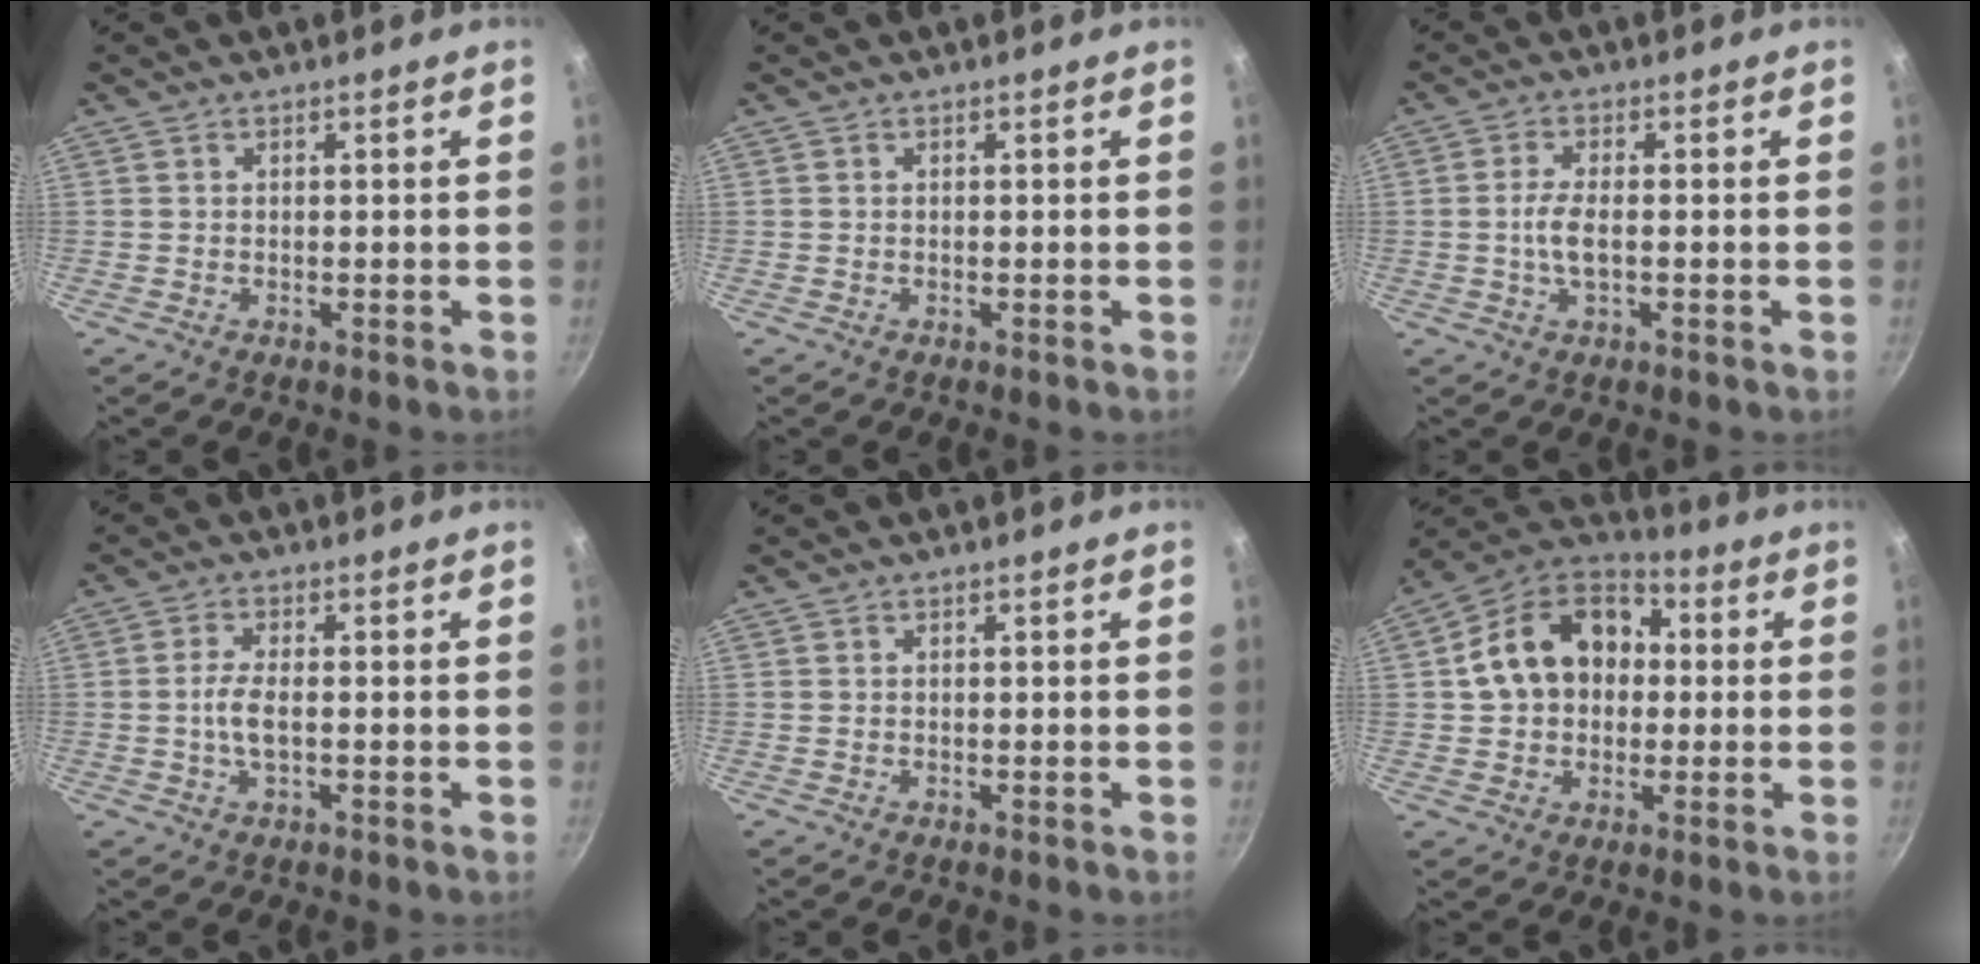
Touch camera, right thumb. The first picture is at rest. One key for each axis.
{"total": 0.0}
{"total": 4.3, "fx": -0.5, "fy": 1.5, "fz": 4.0, "tx": -0.089, "ty": 0.003, "tz": -0.016}
{"total": 4.2, "fx": -0.6, "fy": 1.5, "fz": 3.9, "tx": -0.087, "ty": 0.004, "tz": -0.018}
{"total": 0.0}
{"total": 16.9, "fx": 1.8, "fy": 12.9, "fz": 10.8, "tx": -0.158, "ty": 0.038, "tz": 0.015}